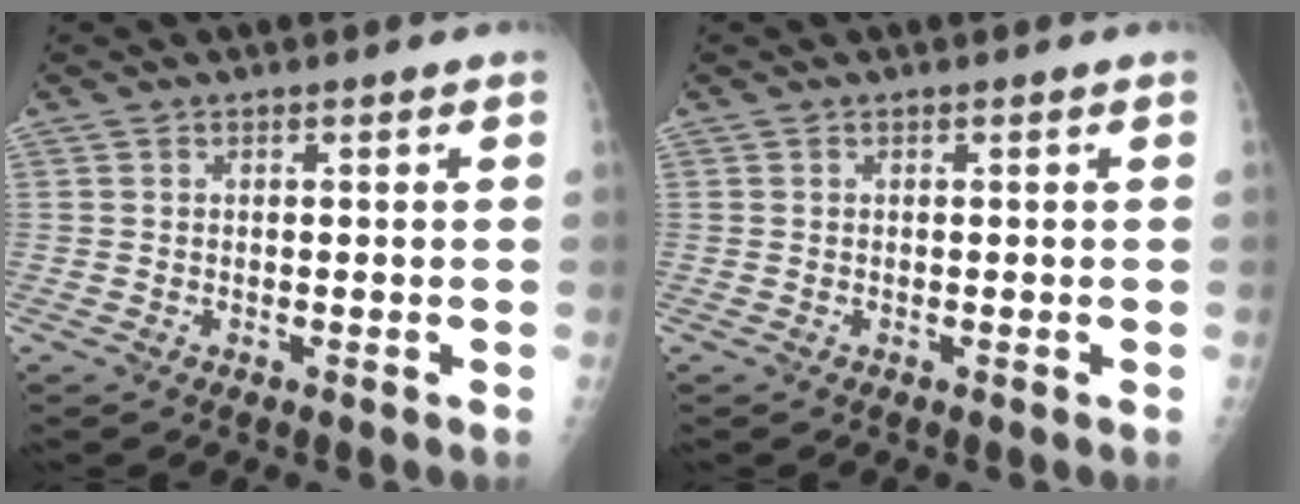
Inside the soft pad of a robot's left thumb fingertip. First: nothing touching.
{"total": 0.0}